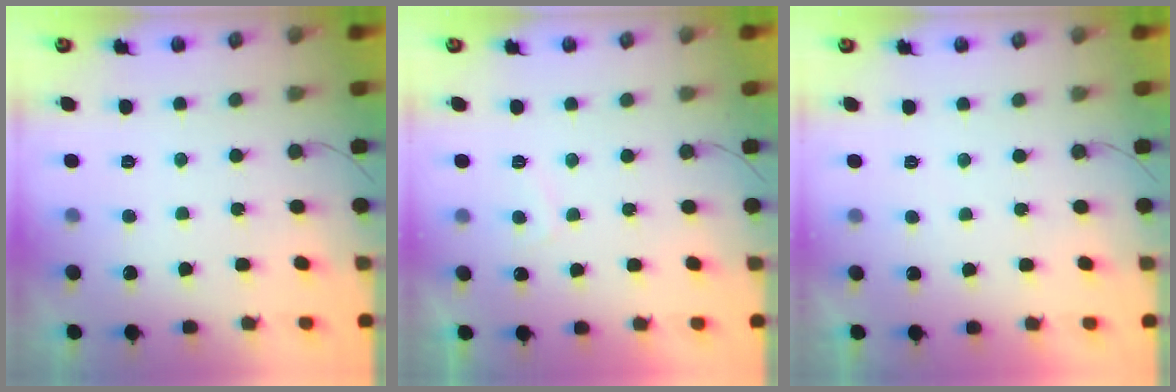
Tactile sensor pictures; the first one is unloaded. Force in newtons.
{"total": 2.5, "press": 2.3, "slide": 0.9}
{"total": 0.8, "press": 0.7, "slide": 0.5}